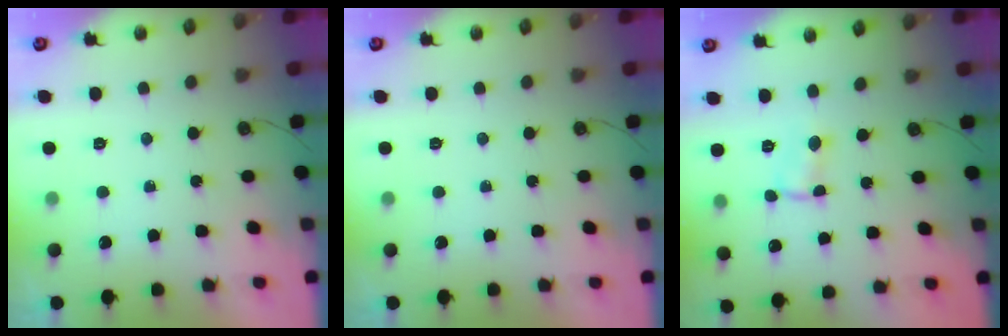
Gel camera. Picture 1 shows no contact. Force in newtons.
{"total": 0.0}
{"total": 1.4, "press": 1.4, "slide": 0.1}